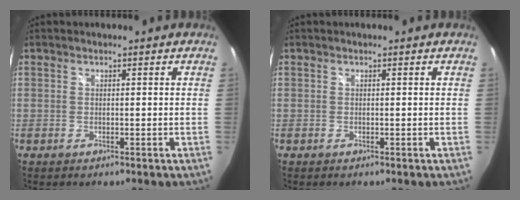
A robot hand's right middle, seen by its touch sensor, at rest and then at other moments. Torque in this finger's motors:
{"motor_torque": [0.03, 0.06, 0.01, 0.00]}